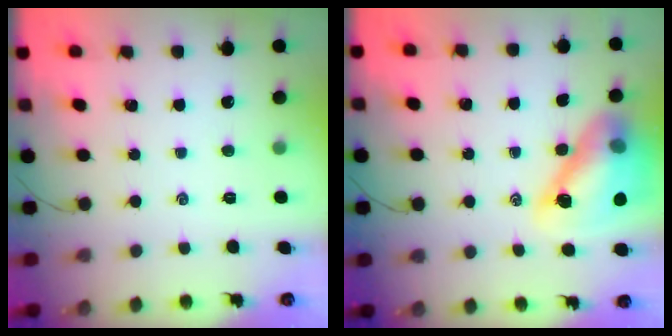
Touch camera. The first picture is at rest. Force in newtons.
{"total": 16.6, "press": 16.0, "slide": 4.5}